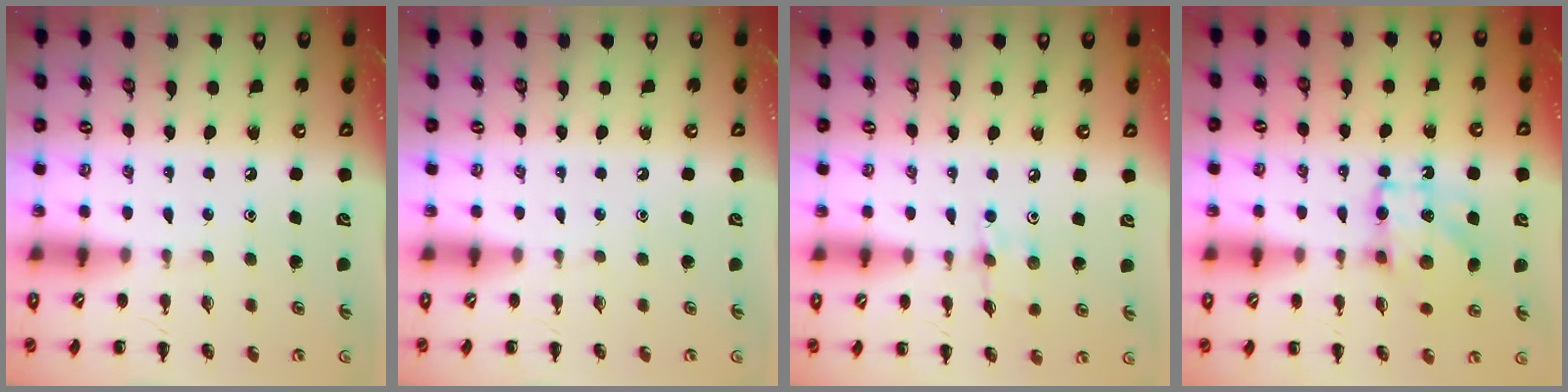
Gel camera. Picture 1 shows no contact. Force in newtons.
{"total": 0.0}
{"total": 4.7, "press": 4.6, "slide": 1.2}
{"total": 10.9, "press": 10.8, "slide": 1.3}